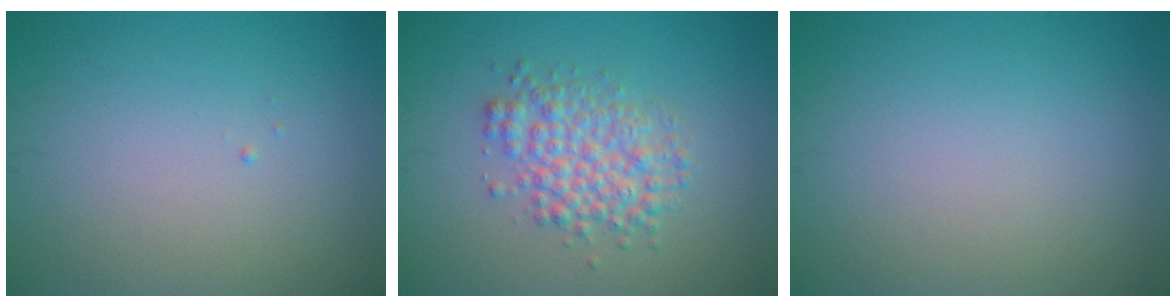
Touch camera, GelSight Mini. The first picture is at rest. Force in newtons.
{"total": 4.1, "press": 4.1, "slide": 0.1}
{"total": 0.0}